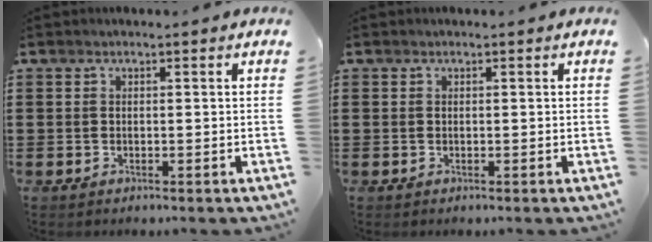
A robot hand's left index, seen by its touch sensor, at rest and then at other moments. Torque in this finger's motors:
{"motor_torque": [0.00, 0.00, 0.00, -0.01]}